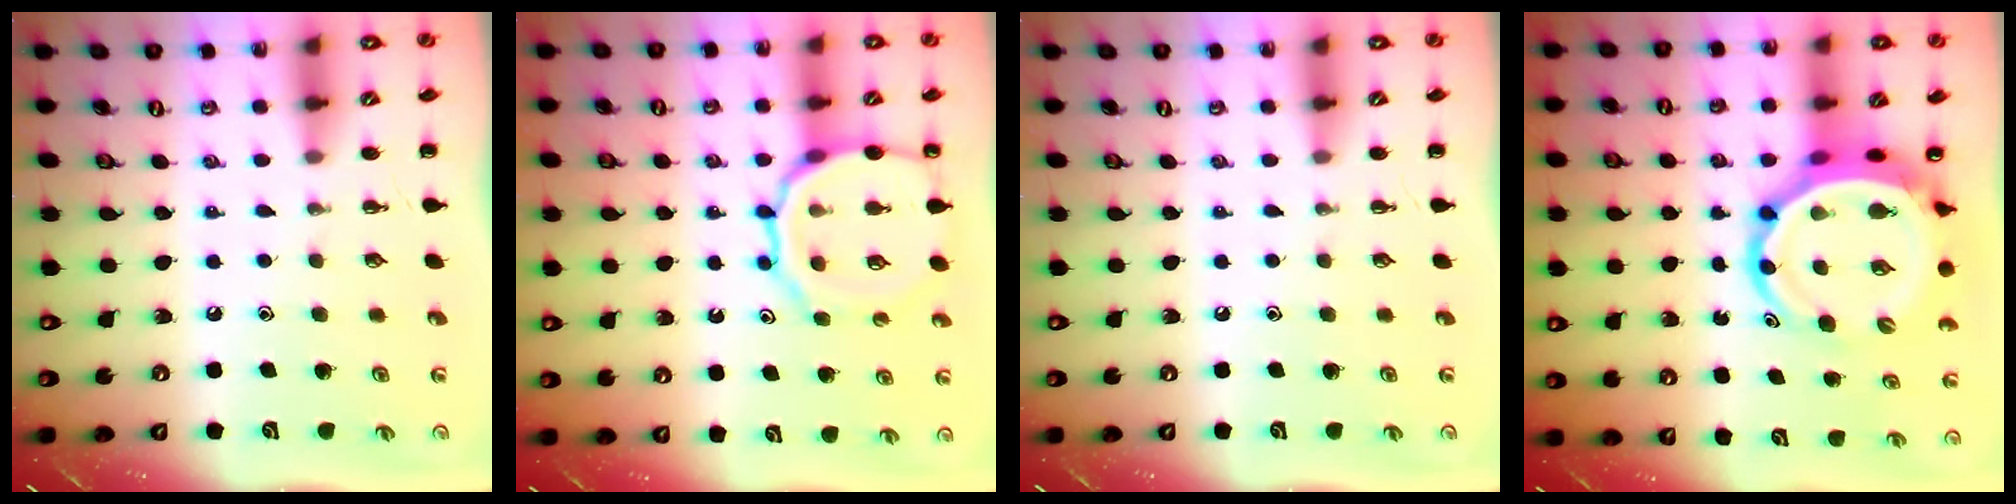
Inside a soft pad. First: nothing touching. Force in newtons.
{"total": 14.3, "press": 14.3, "slide": 1.3}
{"total": 0.0}
{"total": 9.1, "press": 8.7, "slide": 2.5}